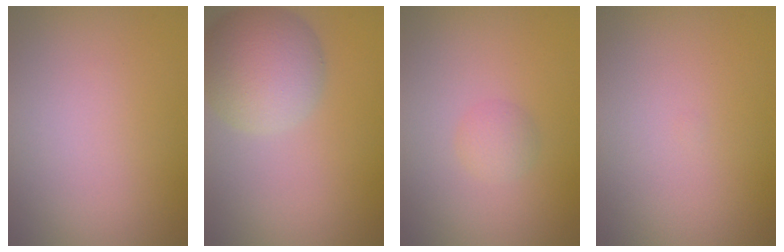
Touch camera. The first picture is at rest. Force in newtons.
{"total": 7.0, "press": 7.0, "slide": 0.2}
{"total": 1.3, "press": 1.3, "slide": 0.1}
{"total": 0.0}